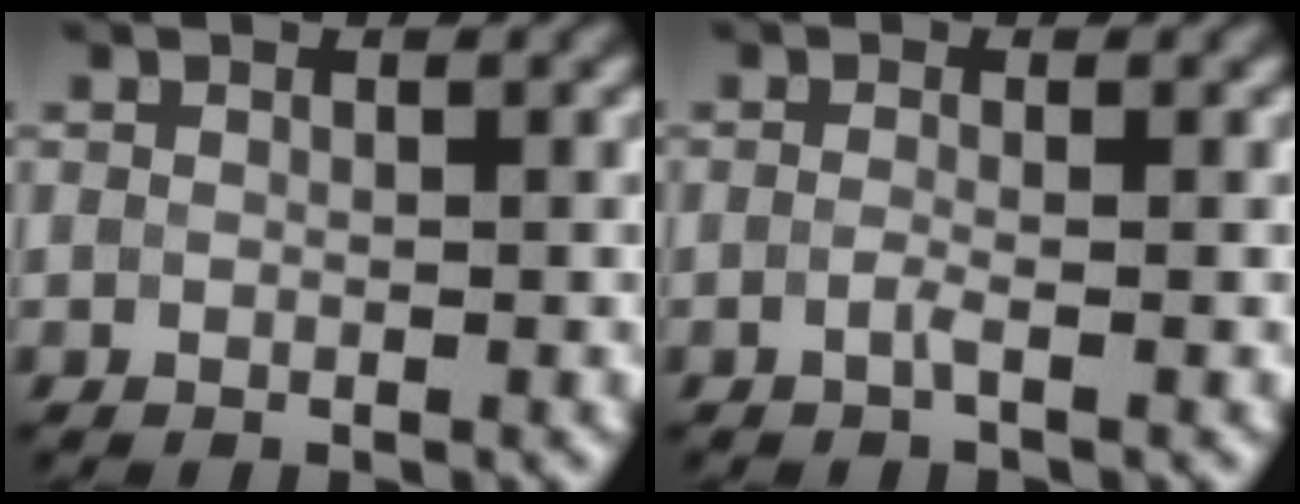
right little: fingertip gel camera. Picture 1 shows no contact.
{"total": 0.7, "force": [-0.7, 0.0, 0.2], "torque": [-0.004, -0.003, -0.017]}